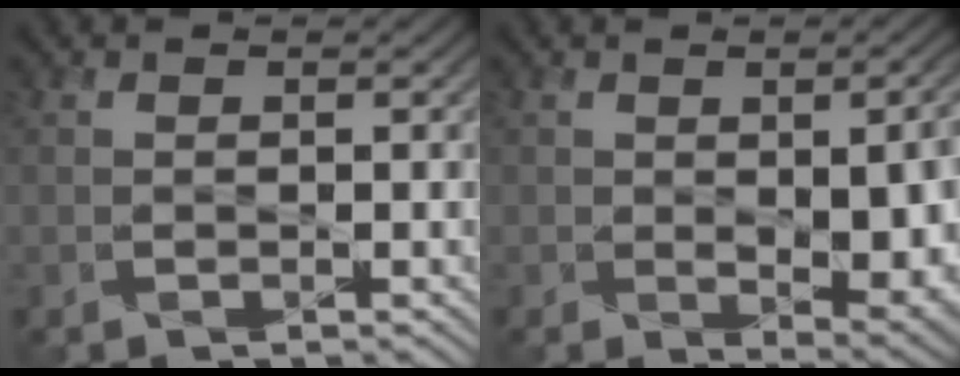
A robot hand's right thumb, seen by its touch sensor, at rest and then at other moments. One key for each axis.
{"total": 9.5, "fx": -1.3, "fy": 5.1, "fz": 7.9, "tx": -0.109, "ty": -0.032, "tz": 0.009}